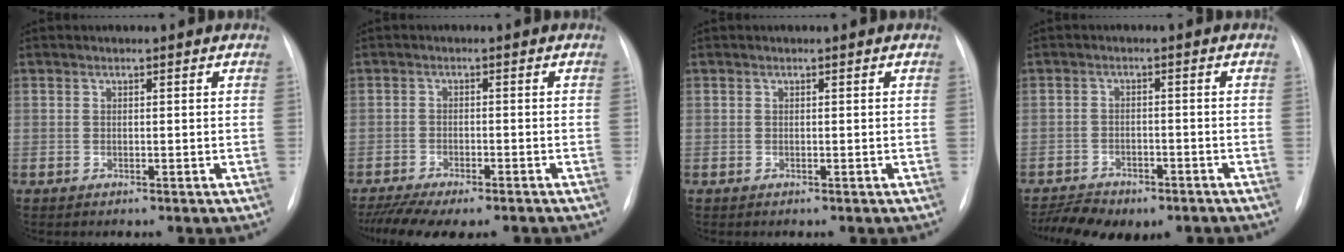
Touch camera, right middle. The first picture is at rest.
{"total": 11.6, "force": [-9.6, 2.6, 5.9], "torque": [-0.097, -0.008, -0.139]}
{"total": 0.0}
{"total": 10.1, "force": [-7.8, 4.4, 4.7], "torque": [-0.085, 0.002, -0.113]}